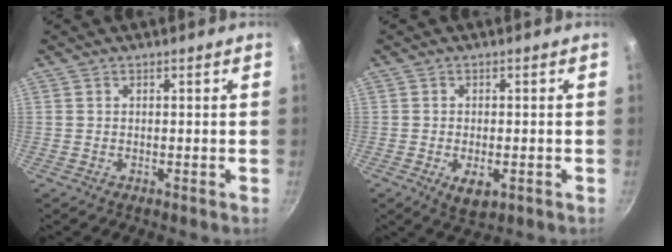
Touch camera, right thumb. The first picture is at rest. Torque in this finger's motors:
{"motor_torque": [-0.19, 0.20, -0.07, -0.03, 0.01]}